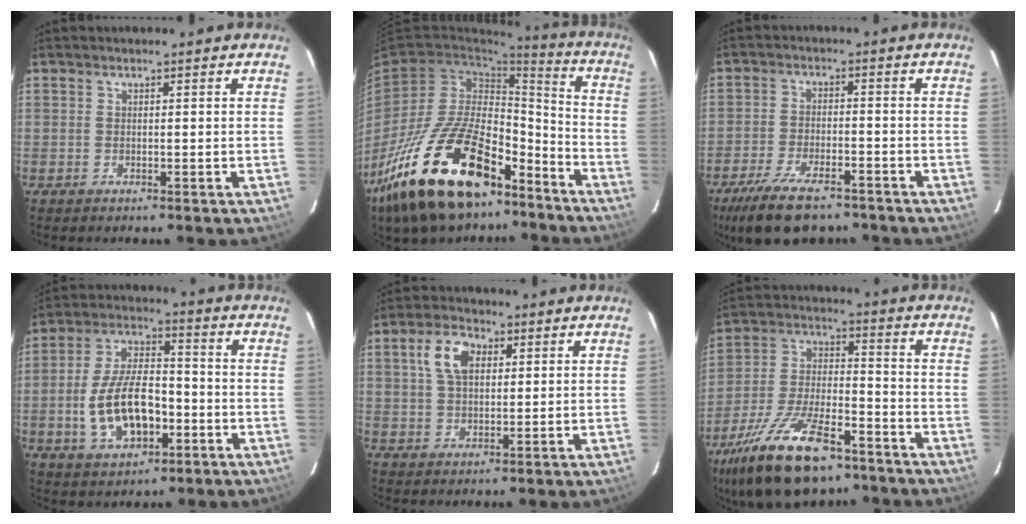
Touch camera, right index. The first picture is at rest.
{"total": 29.0, "force": [-18.9, 13.1, 17.6], "torque": [-0.339, -0.003, -0.297]}
{"total": 13.7, "force": [-10.2, 5.0, 7.6], "torque": [-0.173, -0.025, -0.173]}
{"total": 14.0, "force": [-3.9, 7.1, 11.4], "torque": [-0.227, 0.011, -0.056]}
{"total": 7.0, "force": [2.4, 4.1, 5.1], "torque": [-0.098, 0.020, 0.045]}
{"total": 21.2, "force": [-14.0, 8.2, 13.6], "torque": [-0.276, -0.027, -0.242]}